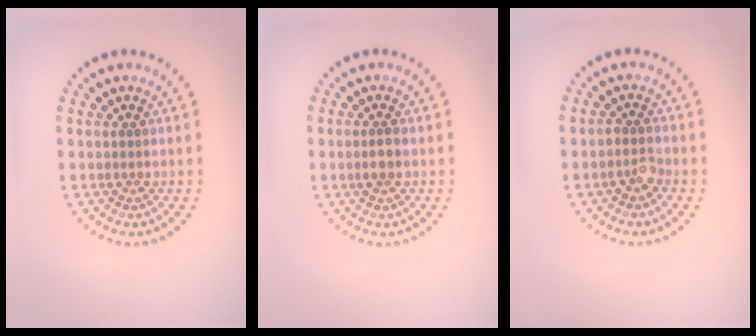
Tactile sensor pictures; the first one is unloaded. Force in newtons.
{"total": 1.4, "press": 1.3, "slide": 0.4}
{"total": 1.6, "press": 1.3, "slide": 0.9}